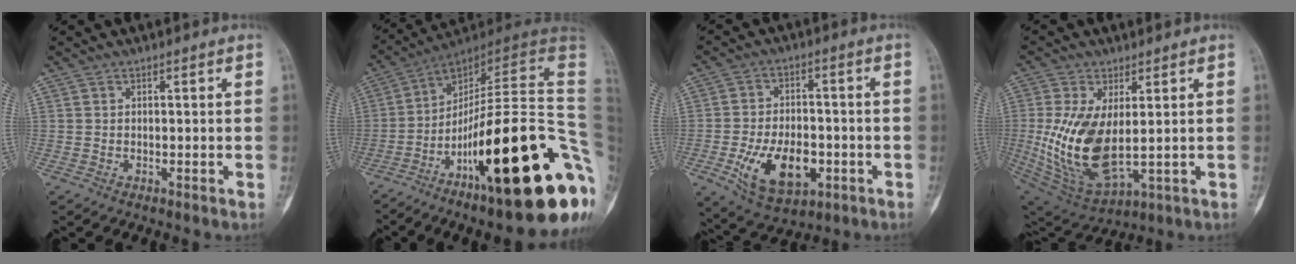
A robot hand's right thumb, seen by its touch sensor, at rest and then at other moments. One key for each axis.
{"total": 32.3, "fx": -10.1, "fy": 6.7, "fz": 29.9, "tx": -0.352, "ty": 0.053, "tz": -0.158}
{"total": 13.6, "fx": -4.3, "fy": 7.9, "fz": 10.2, "tx": -0.155, "ty": 0.012, "tz": -0.060}
{"total": 15.7, "fx": 0.5, "fy": 7.8, "fz": 13.6, "tx": -0.276, "ty": -0.018, "tz": 0.034}